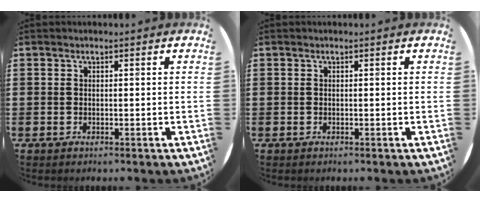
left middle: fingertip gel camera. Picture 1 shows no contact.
{"total": 0.0}